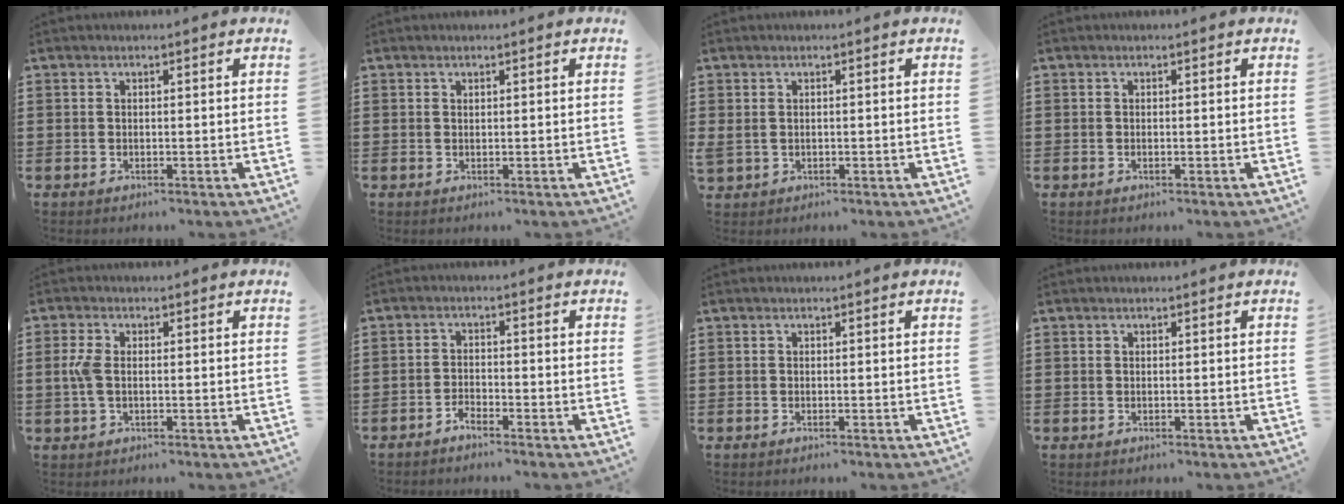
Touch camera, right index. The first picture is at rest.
{"total": 0.0}
{"total": 0.9, "force": [0.2, 0.8, 0.4], "torque": [-0.011, 0.007, 0.003]}
{"total": 0.0}
{"total": 3.6, "force": [-0.1, 1.8, 3.1], "torque": [-0.092, -0.004, -0.012]}
{"total": 1.9, "force": [-1.9, 0.2, 0.3], "torque": [-0.013, 0.003, -0.038]}
{"total": 0.0}
{"total": 0.0}